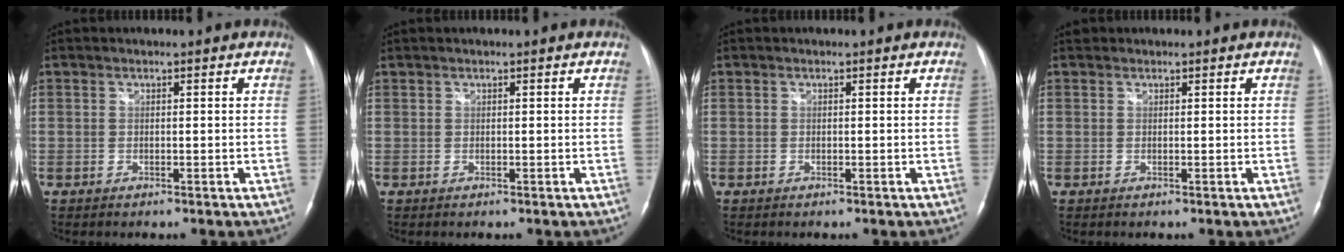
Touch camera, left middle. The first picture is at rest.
{"total": 0.0}
{"total": 0.0}
{"total": 0.6, "force": [0.5, 0.3, -0.1], "torque": [-0.002, 0.010, 0.008]}